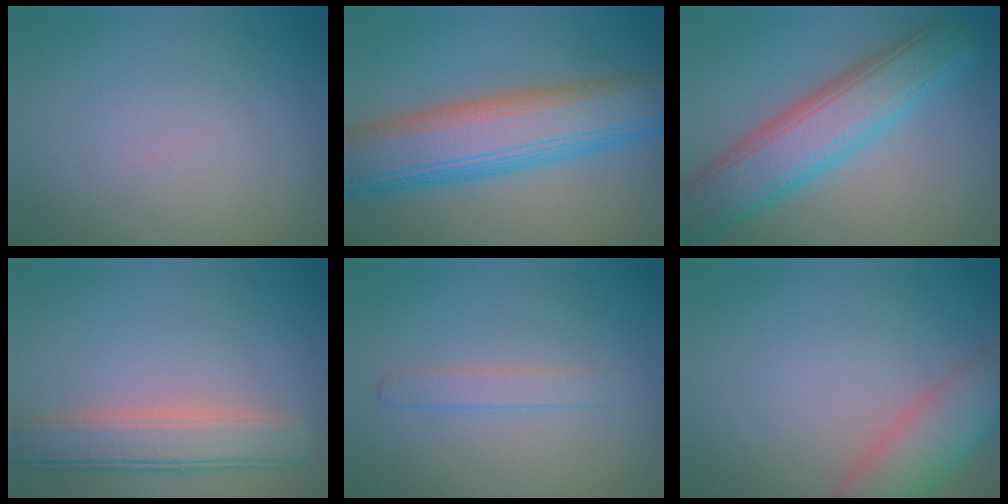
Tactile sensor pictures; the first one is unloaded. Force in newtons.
{"total": 10.6, "press": 10.6, "slide": 0.1}
{"total": 8.2, "press": 8.2, "slide": 0.4}
{"total": 4.8, "press": 4.8, "slide": 0.6}
{"total": 1.6, "press": 1.6, "slide": 0.0}
{"total": 6.9, "press": 6.9, "slide": 0.3}